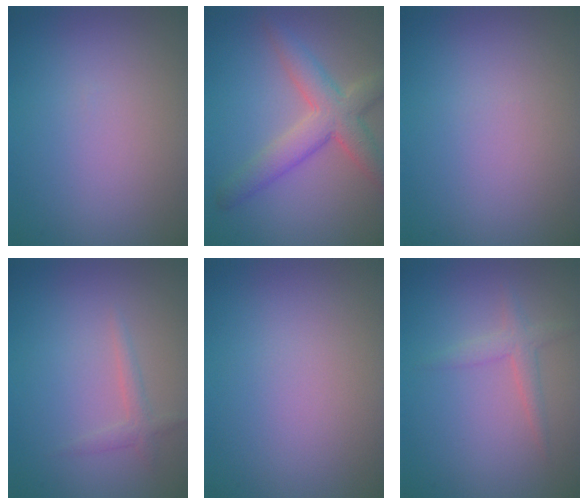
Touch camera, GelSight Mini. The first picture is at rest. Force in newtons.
{"total": 5.2, "press": 5.2, "slide": 0.5}
{"total": 0.0}
{"total": 1.3, "press": 1.3, "slide": 0.0}
{"total": 0.0}
{"total": 1.8, "press": 1.8, "slide": 0.0}